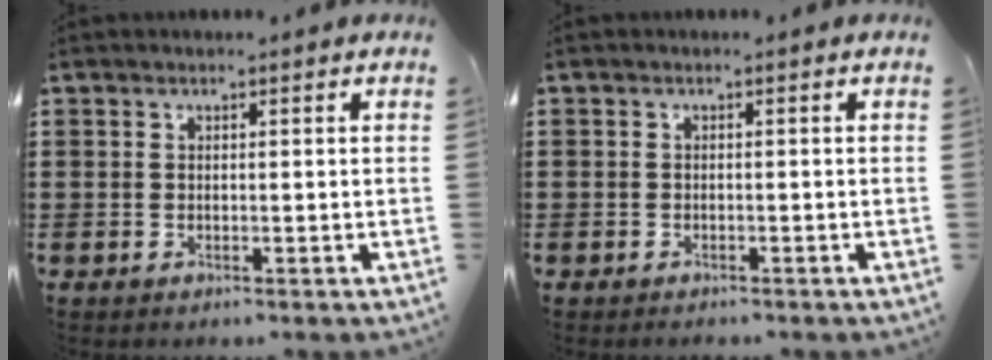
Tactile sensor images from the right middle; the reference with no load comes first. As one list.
[{"total": 0.8, "force": [-0.7, 0.4, 0.0], "torque": [0.000, 0.002, -0.015]}]